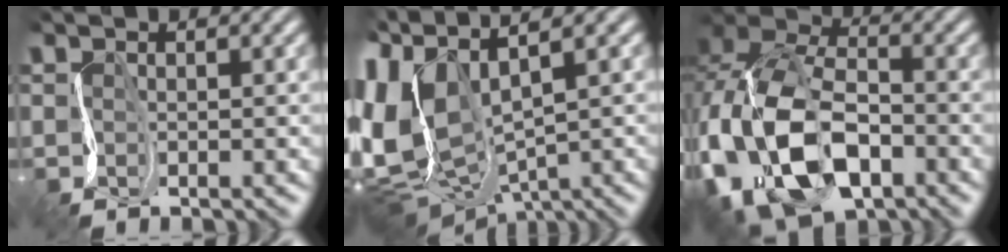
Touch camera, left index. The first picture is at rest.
{"total": 10.6, "force": [2.4, 6.6, 8.0], "torque": [-0.215, 0.004, 0.056]}
{"total": 12.1, "force": [-4.8, 8.0, 7.7], "torque": [-0.186, -0.014, -0.094]}